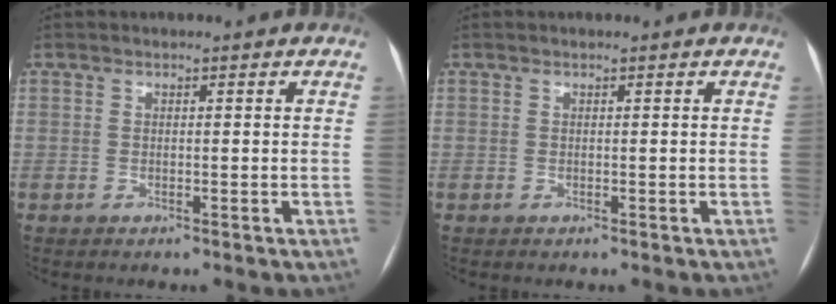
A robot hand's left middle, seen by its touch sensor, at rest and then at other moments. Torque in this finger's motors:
{"motor_torque": [-0.14, -0.22, 0.11, 0.02]}